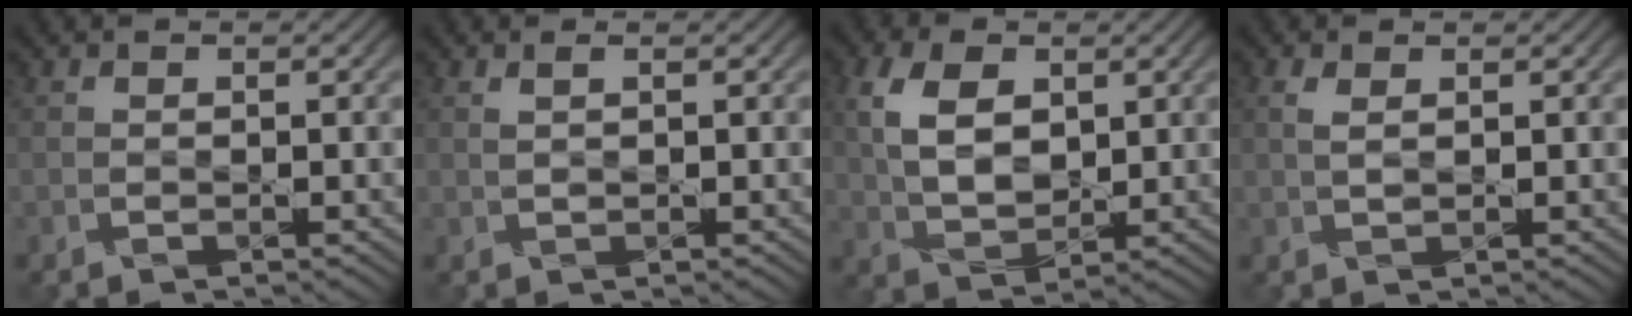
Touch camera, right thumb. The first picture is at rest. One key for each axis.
{"total": 0.9, "fx": 0.7, "fy": -0.2, "fz": 0.7, "tx": -0.017, "ty": 0.006, "tz": 0.012}
{"total": 7.0, "fx": 2.3, "fy": 4.3, "fz": 5.1, "tx": -0.115, "ty": 0.006, "tz": 0.044}
{"total": 1.4, "fx": 0.8, "fy": 0.4, "fz": 1.1, "tx": -0.031, "ty": 0.005, "tz": 0.014}